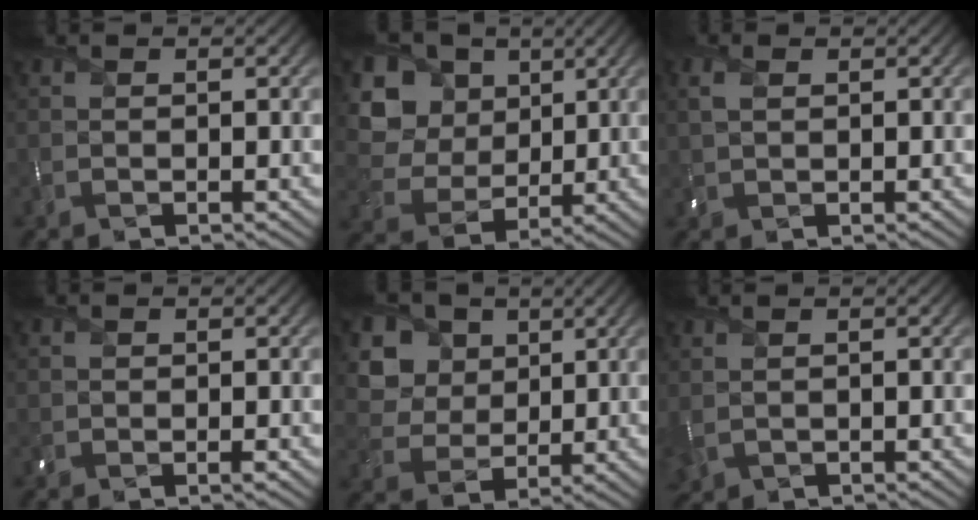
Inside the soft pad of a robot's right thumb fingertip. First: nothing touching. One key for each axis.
{"total": 11.4, "fx": 4.0, "fy": 9.1, "fz": 5.6, "tx": -0.184, "ty": 0.025, "tz": 0.081}
{"total": 2.3, "fx": 0.9, "fy": 1.3, "fz": 1.6, "tx": -0.048, "ty": 0.005, "tz": 0.019}
{"total": 1.1, "fx": -0.1, "fy": 0.7, "fz": 0.9, "tx": -0.021, "ty": -0.004, "tz": 0.000}
{"total": 8.2, "fx": 3.6, "fy": 6.5, "fz": 3.6, "tx": -0.129, "ty": -0.007, "tz": 0.074}
{"total": 1.6, "fx": 0.5, "fy": 1.0, "fz": 1.2, "tx": -0.041, "ty": 0.000, "tz": 0.015}